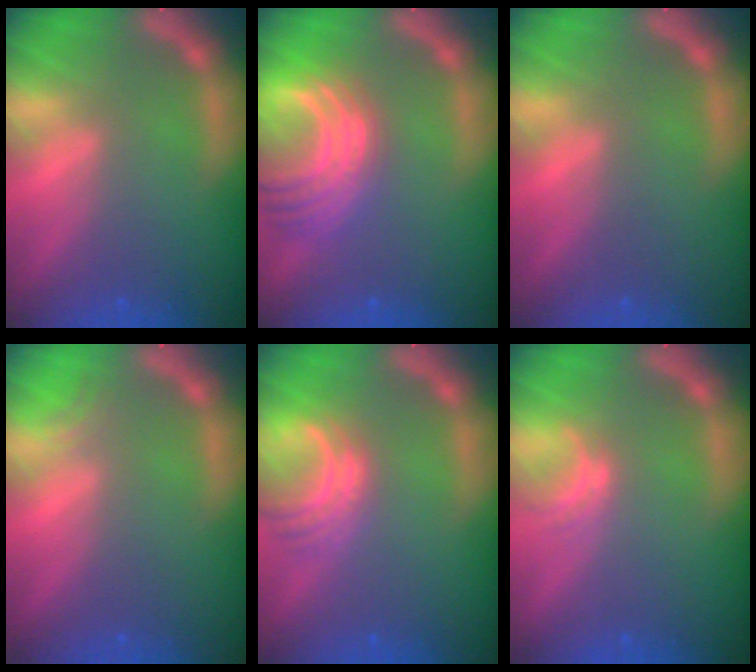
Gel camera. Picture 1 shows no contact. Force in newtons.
{"total": 9.5}
{"total": 0.0}
{"total": 0.9}
{"total": 4.5}
{"total": 1.5}